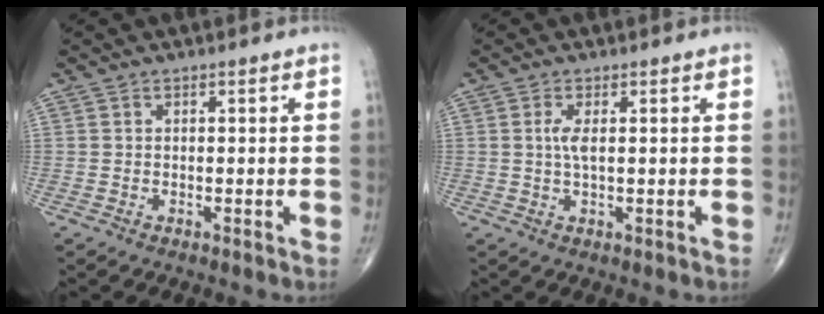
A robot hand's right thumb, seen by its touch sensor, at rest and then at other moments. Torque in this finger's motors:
{"motor_torque": [0.35, -0.44, -0.38, -0.17, -0.05]}